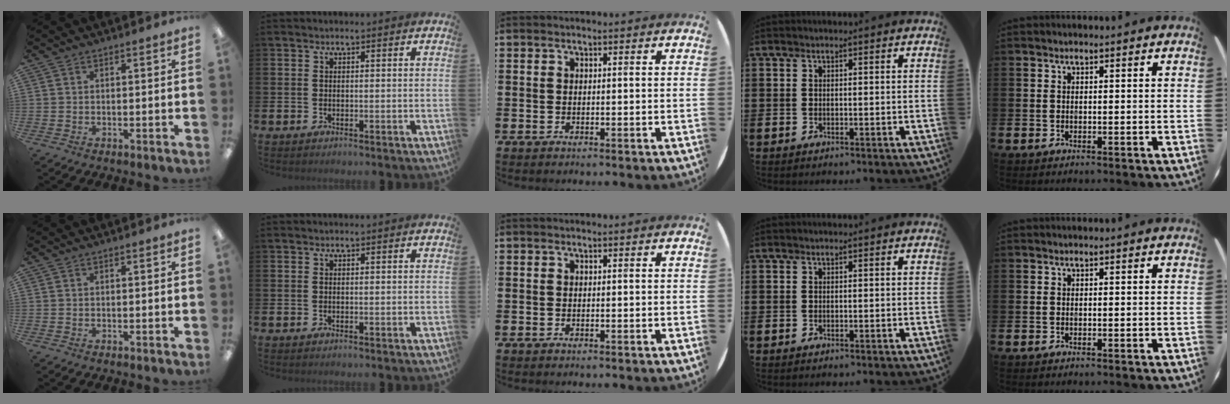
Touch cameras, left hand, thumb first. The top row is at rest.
{}